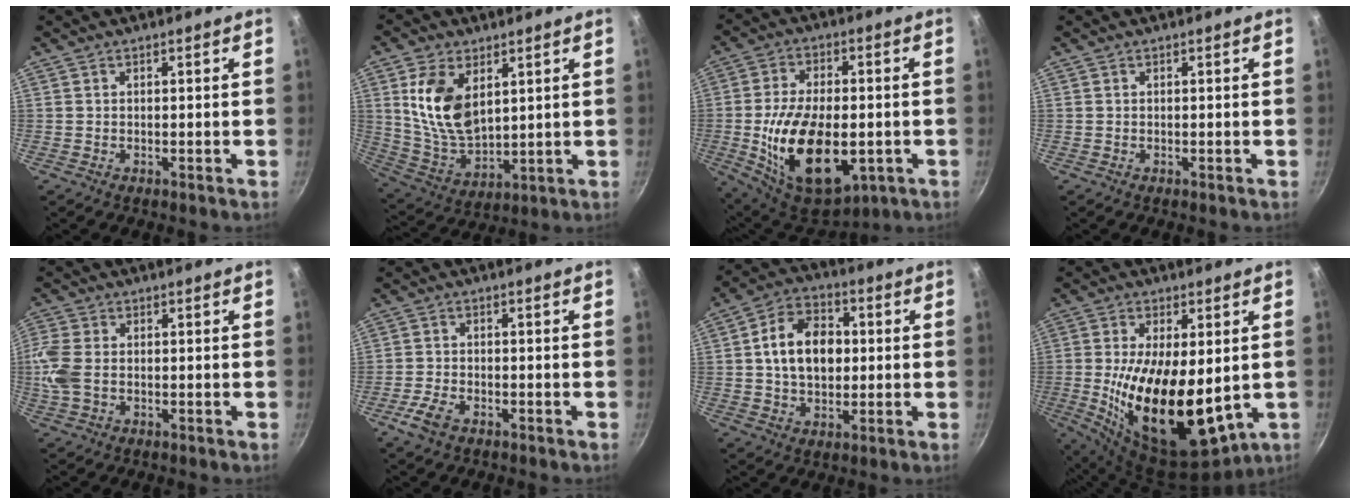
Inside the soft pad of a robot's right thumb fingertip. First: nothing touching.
{"total": 14.0, "force": [4.4, 8.4, 10.4], "torque": [-0.181, -0.032, 0.097]}
{"total": 21.4, "force": [-4.0, 12.0, 17.3], "torque": [-0.290, 0.003, -0.052]}
{"total": 0.0}
{"total": 6.7, "force": [-0.5, 4.5, 4.9], "torque": [-0.114, 0.003, -0.016]}
{"total": 4.5, "force": [-2.7, 2.2, 2.9], "torque": [-0.066, 0.015, -0.054]}
{"total": 13.2, "force": [1.2, 9.2, 9.3], "torque": [-0.126, 0.018, 0.009]}
{"total": 21.9, "force": [-0.9, 10.7, 19.1], "torque": [-0.329, -0.023, 0.002]}